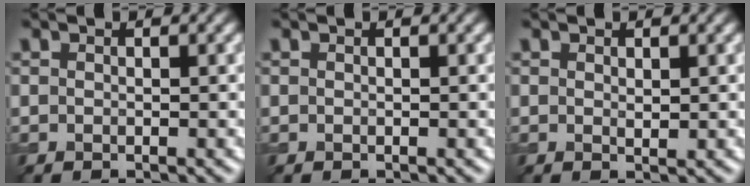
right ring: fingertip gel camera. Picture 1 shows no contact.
{"total": 0.0}
{"total": 0.6, "force": [0.3, 0.3, 0.5], "torque": [-0.008, -0.002, 0.006]}